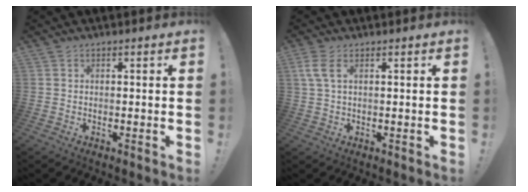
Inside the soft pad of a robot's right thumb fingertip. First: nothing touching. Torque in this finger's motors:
{"motor_torque": [0.30, 0.01, 0.29, -0.36, 0.07]}